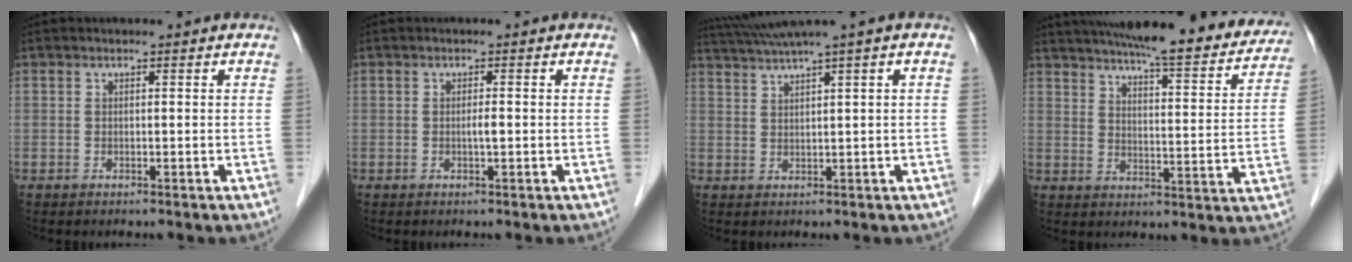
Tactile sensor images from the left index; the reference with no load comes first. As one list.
[{"total": 1.0, "force": [-0.2, 0.0, 1.0], "torque": [-0.019, -0.002, -0.004]}, {"total": 5.0, "force": [3.6, -1.5, 3.1], "torque": [-0.067, 0.019, 0.073]}, {"total": 25.4, "force": [22.2, 3.7, 11.6], "torque": [-0.174, -0.026, 0.279]}]